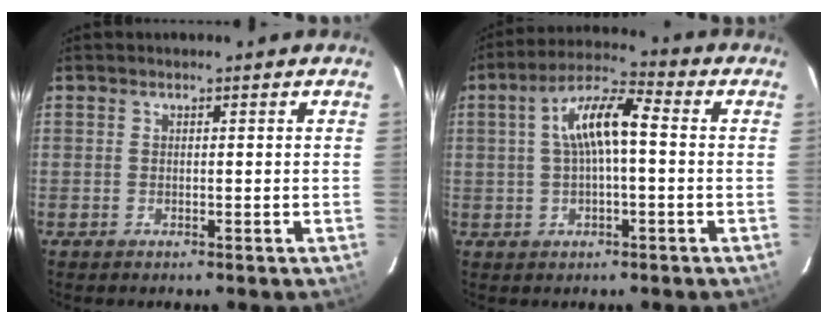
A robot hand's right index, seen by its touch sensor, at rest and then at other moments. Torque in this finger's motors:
{"motor_torque": [0.43, -0.06, 0.61, 0.15]}